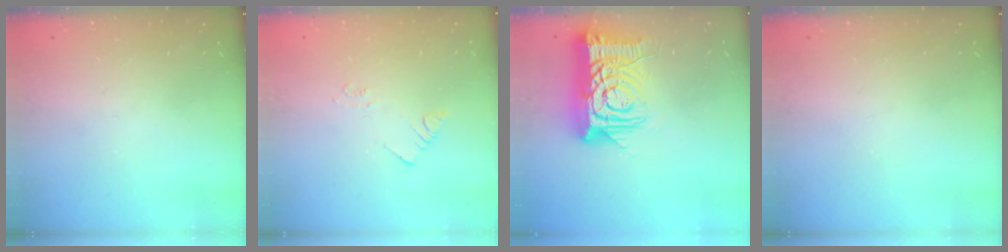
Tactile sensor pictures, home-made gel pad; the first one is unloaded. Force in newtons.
{"total": 2.1, "press": 2.1, "slide": 0.3}
{"total": 16.0, "press": 15.9, "slide": 1.6}
{"total": 0.0}